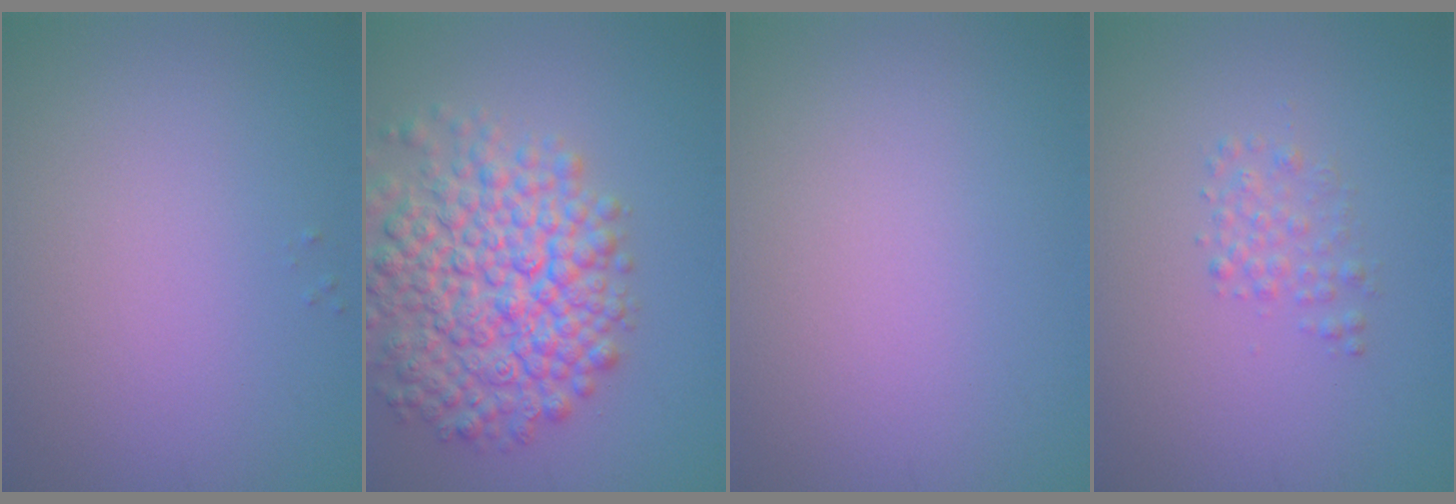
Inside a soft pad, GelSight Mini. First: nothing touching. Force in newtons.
{"total": 9.0, "press": 9.0, "slide": 0.4}
{"total": 0.0}
{"total": 1.5, "press": 1.5, "slide": 0.0}